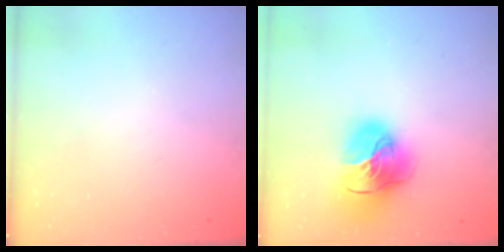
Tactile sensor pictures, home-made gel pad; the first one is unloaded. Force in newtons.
{"total": 20.8, "press": 20.6, "slide": 2.7}